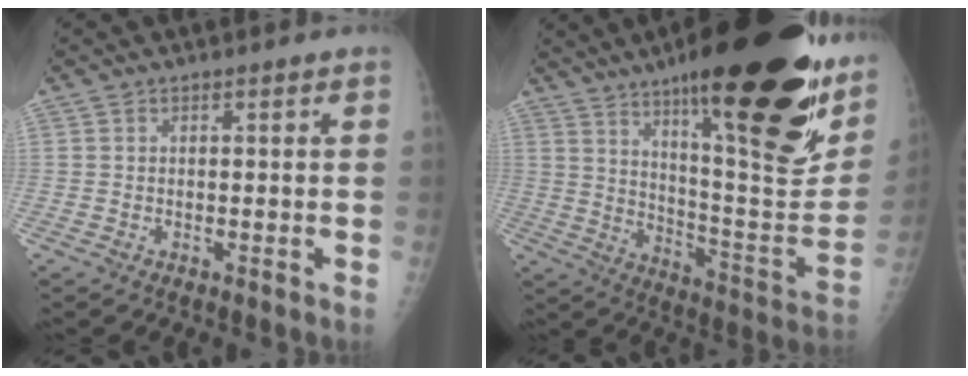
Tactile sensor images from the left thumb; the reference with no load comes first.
{"total": 33.6, "force": [18.2, 8.5, 26.9], "torque": [-0.307, -0.054, 0.283]}